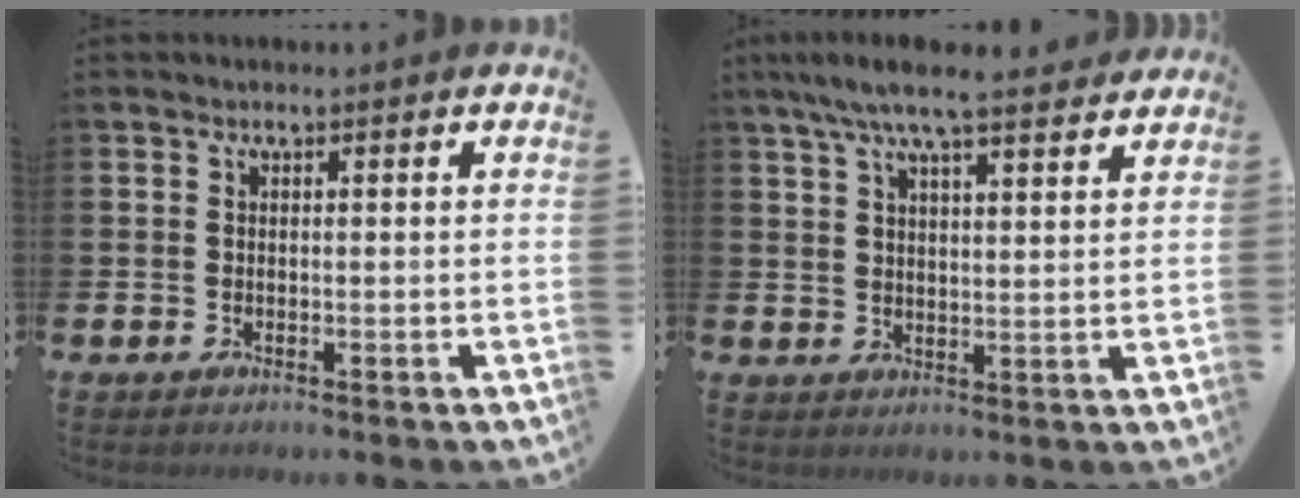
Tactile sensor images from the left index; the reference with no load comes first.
{"total": 7.6, "force": [6.8, 1.0, 3.3], "torque": [-0.066, -0.026, 0.120]}